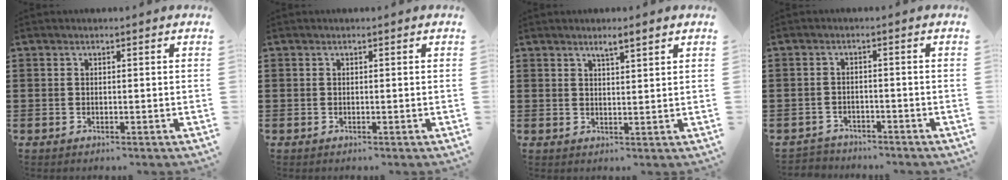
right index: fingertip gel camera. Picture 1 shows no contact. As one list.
[{"total": 0.0}, {"total": 2.2, "force": [1.8, -0.1, 1.3], "torque": [-0.027, 0.000, 0.031]}, {"total": 2.0, "force": [-2.0, 0.4, -0.3], "torque": [-0.003, 0.003, -0.045]}]